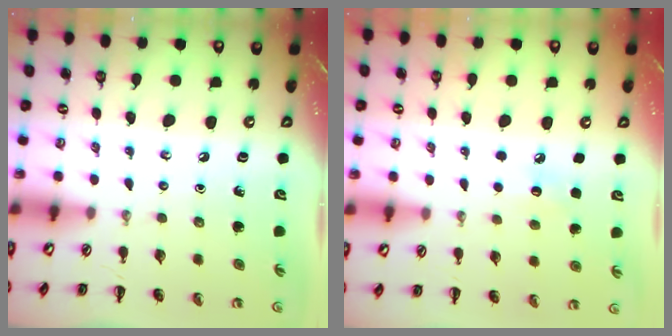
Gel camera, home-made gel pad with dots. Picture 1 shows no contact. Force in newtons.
{"total": 5.7, "press": 5.5, "slide": 1.5}